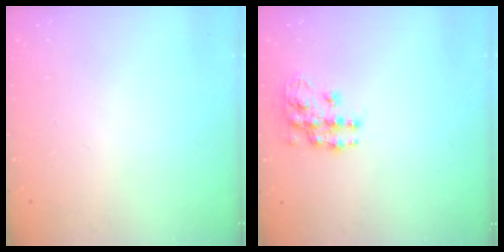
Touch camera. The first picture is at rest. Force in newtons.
{"total": 11.8, "press": 11.7, "slide": 0.6}